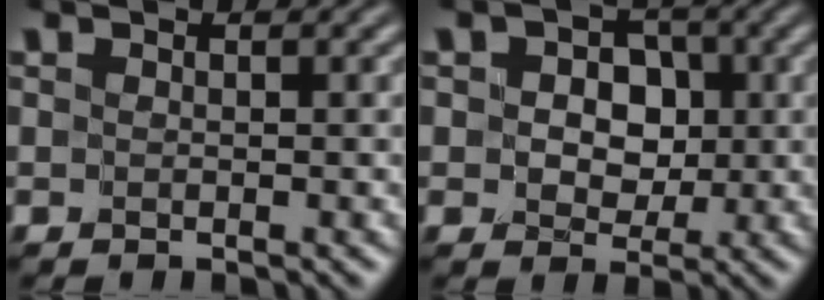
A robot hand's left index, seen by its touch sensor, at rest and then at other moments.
{"total": 4.2, "force": [0.3, 3.2, 2.7], "torque": [-0.036, 0.005, -0.011]}